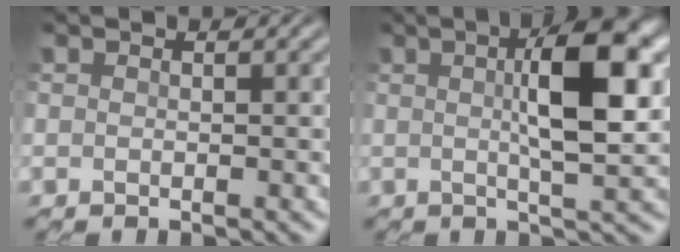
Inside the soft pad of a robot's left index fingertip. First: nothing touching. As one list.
[{"total": 7.1, "force": [1.7, 1.5, 6.7], "torque": [-0.113, 0.016, 0.026]}]